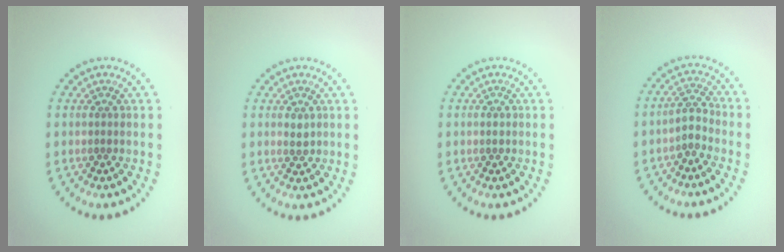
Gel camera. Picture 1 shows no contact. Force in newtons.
{"total": 1.0, "press": 1.0, "slide": 0.1}
{"total": 0.8, "press": 0.8, "slide": 0.1}
{"total": 1.8, "press": 1.4, "slide": 1.1}